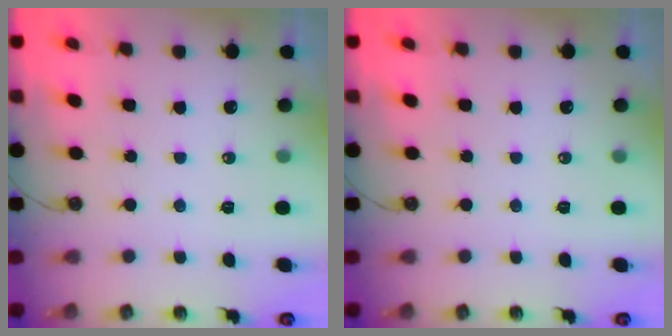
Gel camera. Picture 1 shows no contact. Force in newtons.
{"total": 0.0}